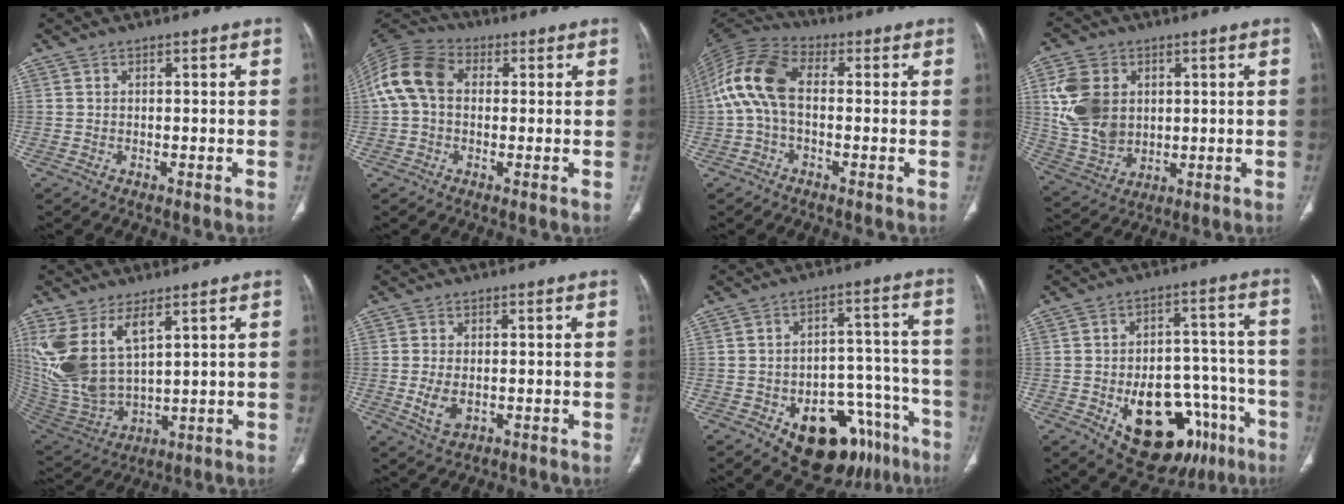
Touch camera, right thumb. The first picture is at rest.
{"total": 11.3, "force": [1.3, 8.1, 7.7], "torque": [-0.158, 0.034, 0.014]}
{"total": 11.9, "force": [0.1, 7.0, 9.7], "torque": [-0.202, 0.031, -0.009]}
{"total": 13.6, "force": [2.9, 10.4, 8.3], "torque": [-0.148, -0.008, 0.068]}
{"total": 16.0, "force": [6.8, 8.0, 12.1], "torque": [-0.251, -0.028, 0.161]}
{"total": 4.8, "force": [-0.8, 2.9, 3.7], "torque": [-0.074, -0.006, -0.007]}
{"total": 19.1, "force": [-10.4, 11.3, 11.4], "torque": [-0.083, 0.085, -0.134]}
{"total": 21.4, "force": [-9.6, 12.6, 14.4], "torque": [-0.157, 0.059, -0.121]}